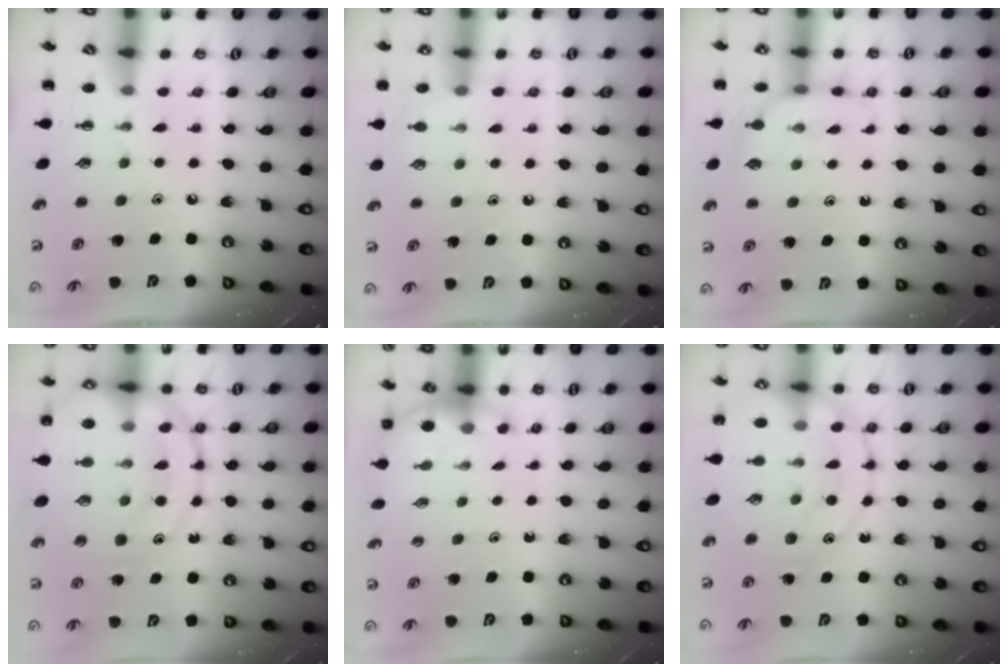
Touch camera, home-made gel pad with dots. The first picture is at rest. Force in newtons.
{"total": 7.0, "press": 6.6, "slide": 2.2}
{"total": 7.7, "press": 7.7, "slide": 0.8}
{"total": 22.4, "press": 22.2, "slide": 2.9}
{"total": 3.9, "press": 3.7, "slide": 1.3}
{"total": 16.9, "press": 16.8, "slide": 0.7}